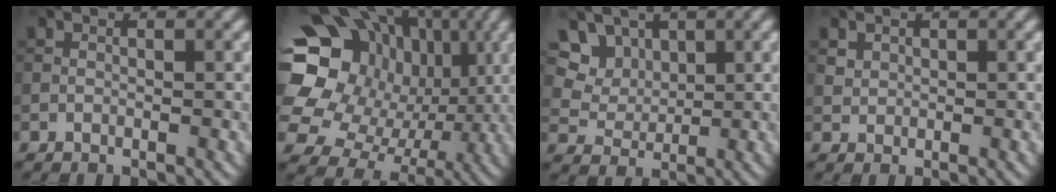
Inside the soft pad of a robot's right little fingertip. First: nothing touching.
{"total": 19.1, "force": [2.9, 17.1, 8.0], "torque": [-0.186, 0.021, 0.031]}
{"total": 5.0, "force": [3.0, 3.7, 1.5], "torque": [-0.035, -0.008, 0.073]}
{"total": 0.9, "force": [0.3, 0.7, 0.3], "torque": [-0.007, 0.001, 0.008]}